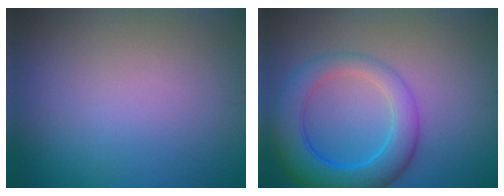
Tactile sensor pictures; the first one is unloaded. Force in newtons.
{"total": 6.4, "press": 6.4, "slide": 0.4}